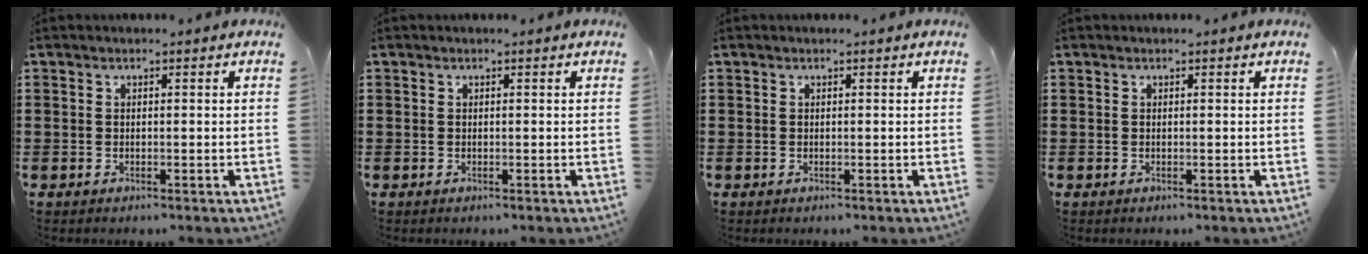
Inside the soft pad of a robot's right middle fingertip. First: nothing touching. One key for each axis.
{"total": 0.0}
{"total": 0.0}
{"total": 0.0}